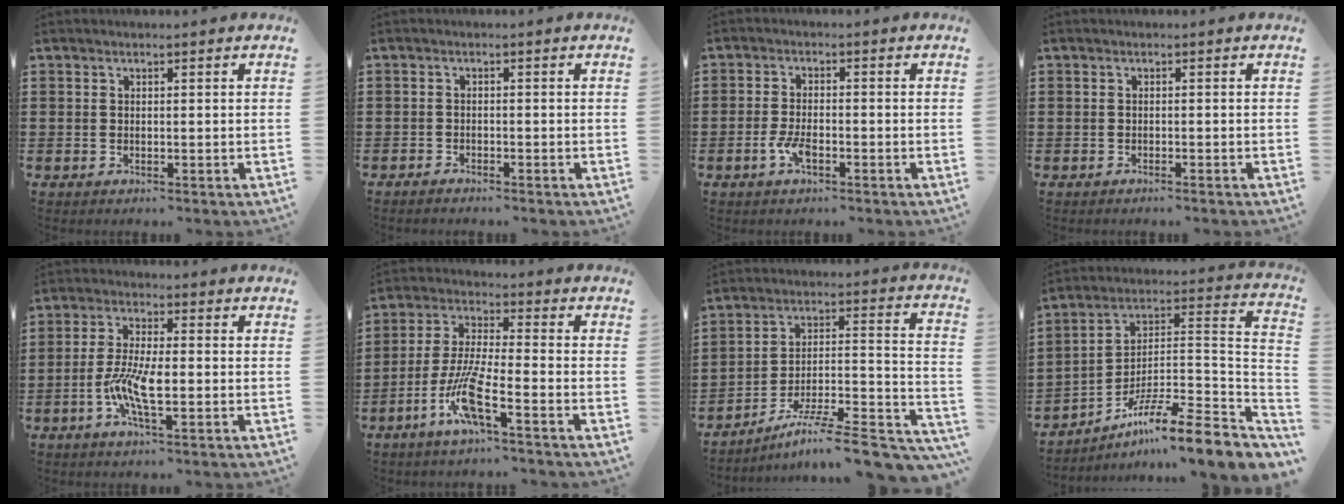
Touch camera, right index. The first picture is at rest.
{"total": 1.1, "force": [-1.1, 0.1, 0.0], "torque": [-0.004, 0.002, -0.024]}
{"total": 3.6, "force": [-1.7, 1.3, 2.9], "torque": [-0.072, -0.007, -0.035]}
{"total": 0.6, "force": [-0.6, -0.1, 0.2], "torque": [-0.005, -0.001, -0.012]}
{"total": 7.5, "force": [-2.0, 2.2, 6.9], "torque": [-0.157, -0.012, -0.043]}
{"total": 8.9, "force": [-5.0, 1.1, 7.3], "torque": [-0.166, -0.013, -0.100]}
{"total": 10.1, "force": [-8.0, 0.4, 6.1], "torque": [-0.081, 0.008, -0.152]}
{"total": 10.3, "force": [-7.5, 0.5, 7.0], "torque": [-0.117, -0.007, -0.151]}